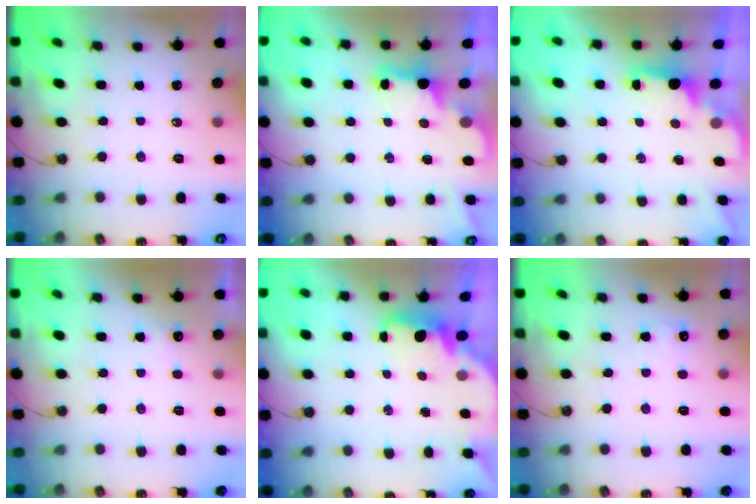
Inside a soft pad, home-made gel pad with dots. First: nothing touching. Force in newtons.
{"total": 2.3, "press": 2.2, "slide": 0.7}
{"total": 1.7, "press": 1.6, "slide": 0.6}
{"total": 4.8, "press": 4.7, "slide": 1.1}
{"total": 2.6, "press": 2.6, "slide": 0.6}
{"total": 4.9, "press": 4.8, "slide": 1.2}